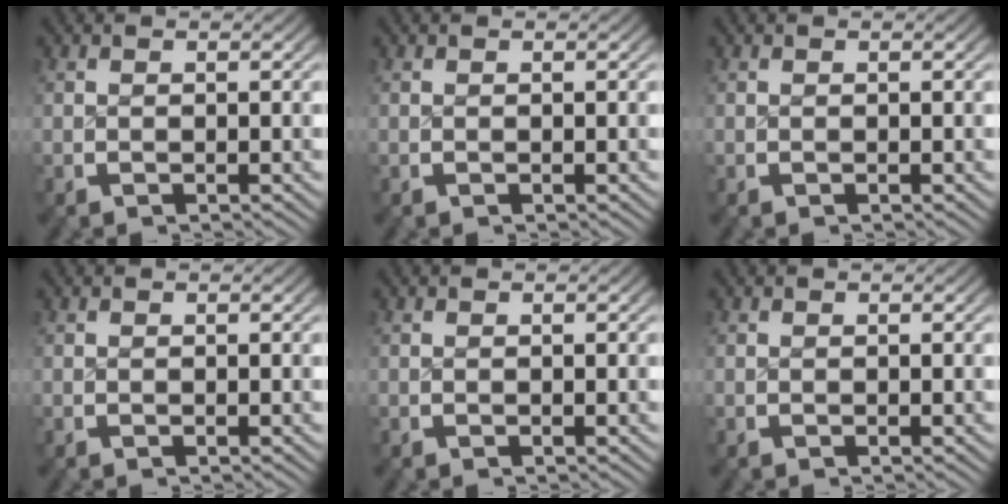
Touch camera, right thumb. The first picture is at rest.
{"total": 0.0}
{"total": 0.0}
{"total": 0.0}
{"total": 0.0}
{"total": 0.0}